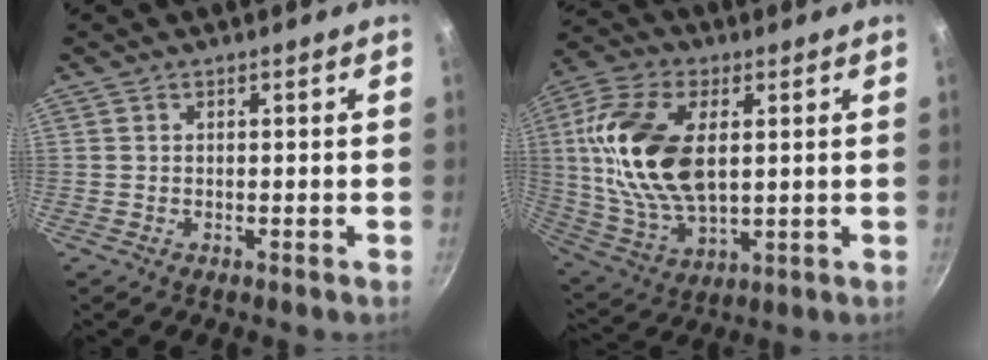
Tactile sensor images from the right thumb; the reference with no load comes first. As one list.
[{"total": 20.2, "force": [3.3, 11.4, 16.4], "torque": [-0.311, -0.002, 0.064]}]